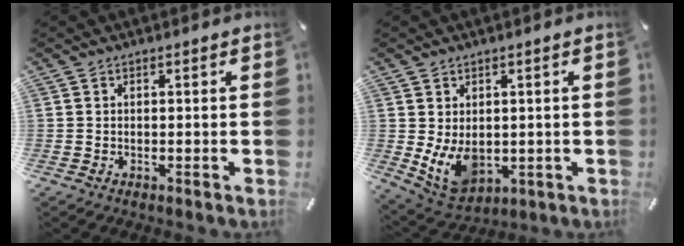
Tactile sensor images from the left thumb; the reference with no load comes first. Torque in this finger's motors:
{"motor_torque": [1.14, 2.45, 0.42, -0.36, 0.29]}